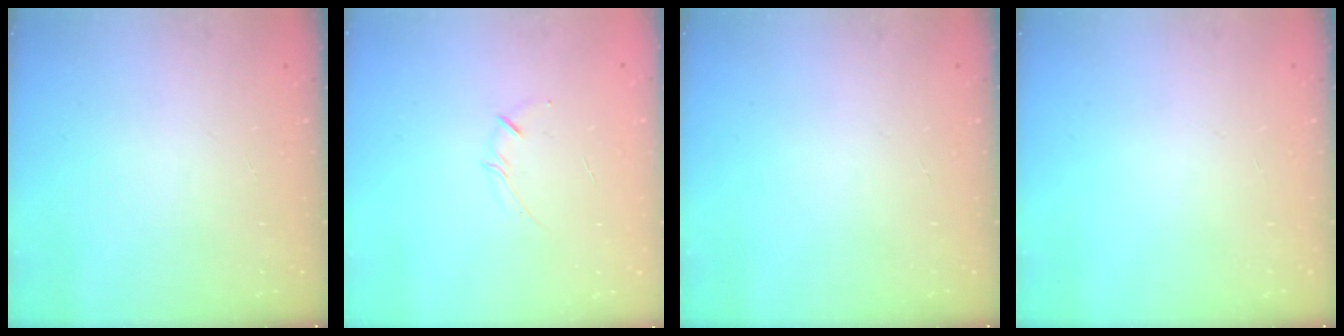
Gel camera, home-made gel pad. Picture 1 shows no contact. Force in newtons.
{"total": 3.5, "press": 3.5, "slide": 0.7}
{"total": 0.0}
{"total": 0.0}